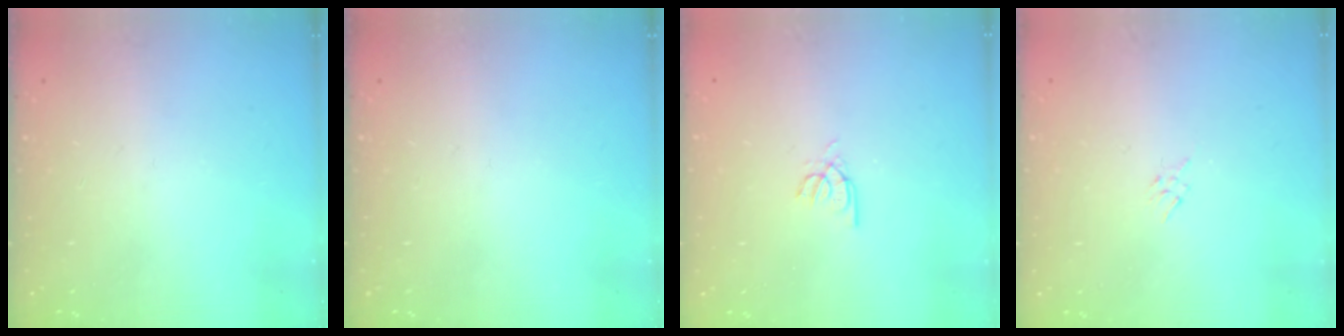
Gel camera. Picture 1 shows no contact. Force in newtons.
{"total": 0.0}
{"total": 3.4, "press": 3.4, "slide": 0.1}
{"total": 1.9, "press": 1.8, "slide": 0.5}